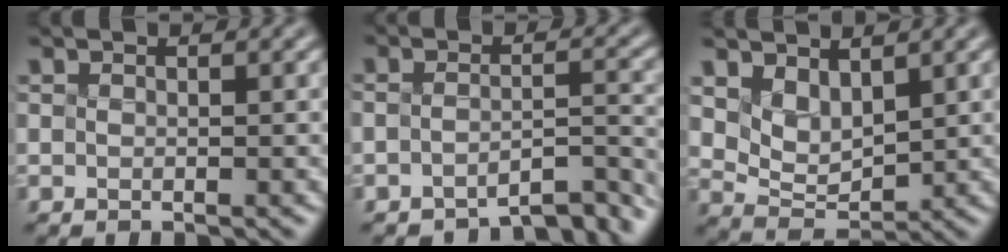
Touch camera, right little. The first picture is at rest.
{"total": 4.8, "force": [-4.8, -0.6, 0.3], "torque": [-0.007, -0.002, -0.040]}
{"total": 1.4, "force": [1.3, 0.6, 0.3], "torque": [-0.039, -0.022, 0.062]}